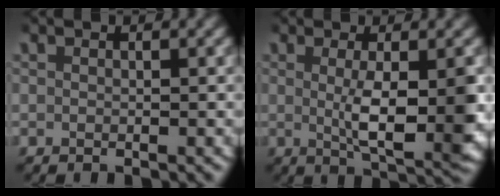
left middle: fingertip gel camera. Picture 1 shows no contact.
{"total": 6.4, "force": [-0.2, 2.0, 6.1], "torque": [-0.093, -0.015, 0.002]}